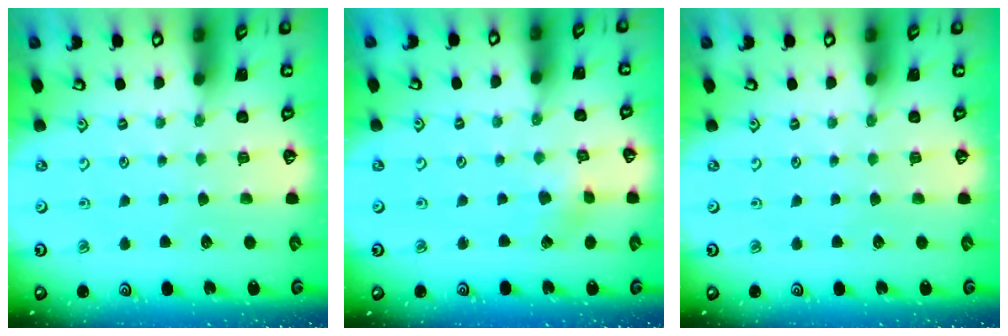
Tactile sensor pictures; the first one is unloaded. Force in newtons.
{"total": 2.8, "press": 2.8, "slide": 0.3}
{"total": 0.0}